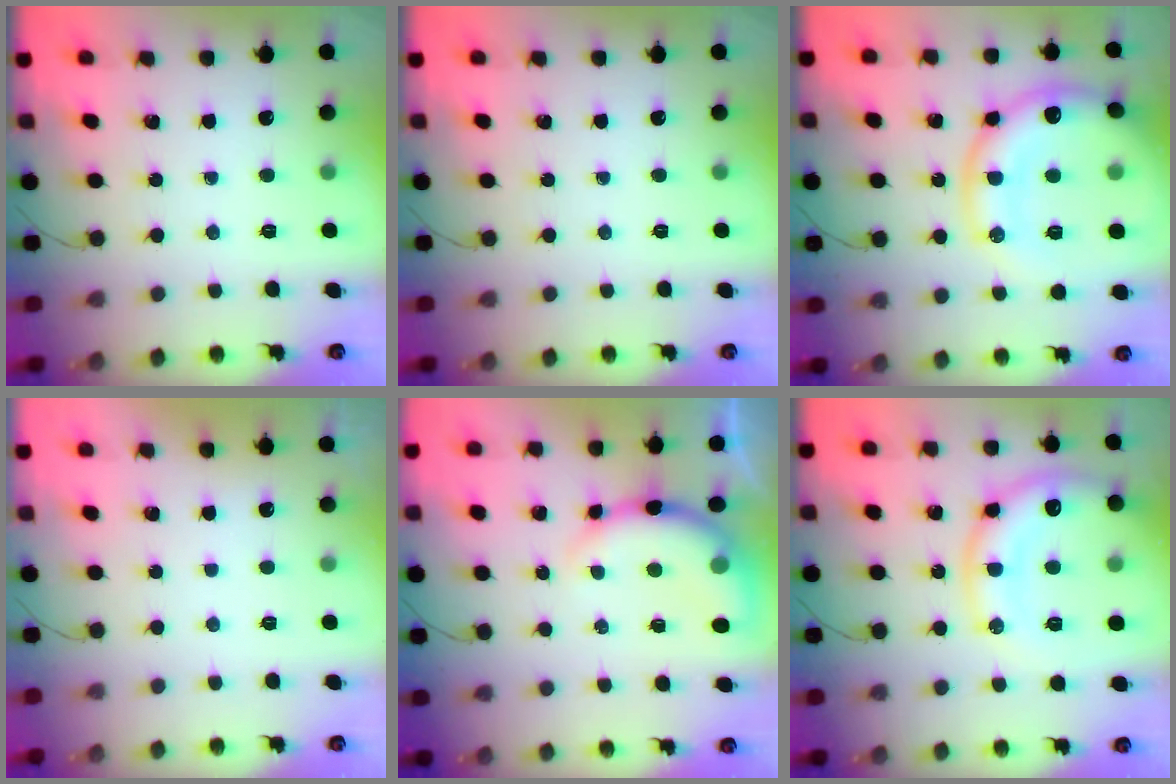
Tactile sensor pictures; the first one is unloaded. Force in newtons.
{"total": 0.0}
{"total": 21.9, "press": 21.7, "slide": 3.0}
{"total": 2.9, "press": 2.9, "slide": 0.1}
{"total": 9.5, "press": 9.3, "slide": 1.7}
{"total": 17.0, "press": 16.9, "slide": 1.5}